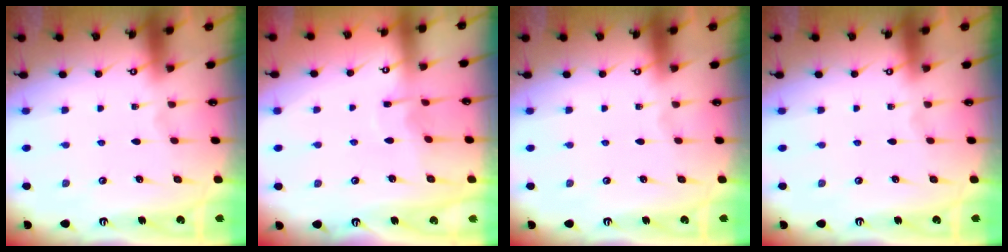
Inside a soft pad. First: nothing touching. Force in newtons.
{"total": 2.8, "press": 2.8, "slide": 0.4}
{"total": 0.0}
{"total": 0.0}